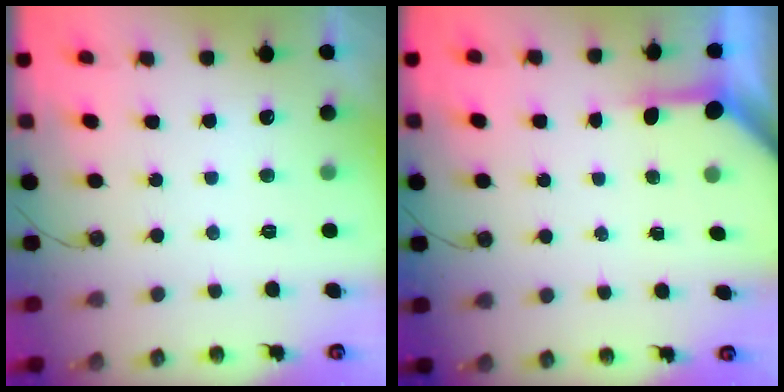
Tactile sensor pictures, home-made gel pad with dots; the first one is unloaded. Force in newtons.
{"total": 3.6, "press": 3.6, "slide": 0.4}